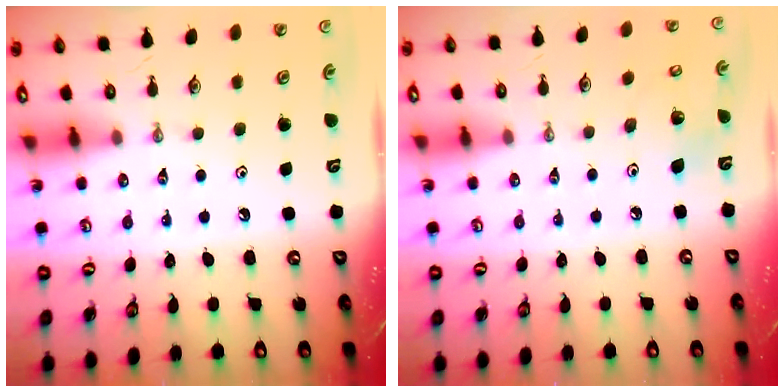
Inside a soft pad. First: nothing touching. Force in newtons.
{"total": 6.8, "press": 6.3, "slide": 2.4}